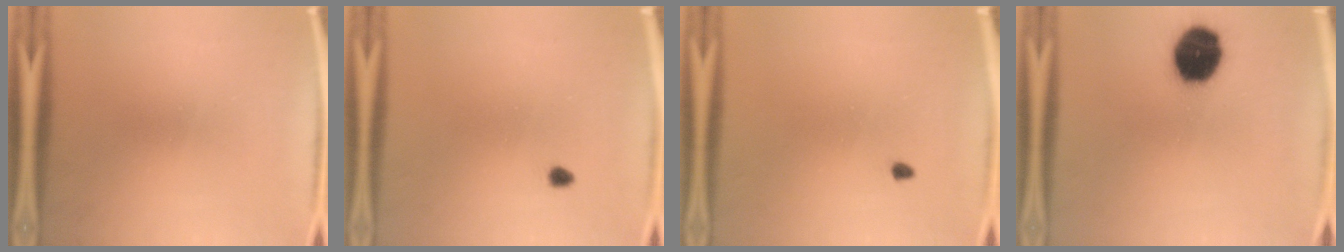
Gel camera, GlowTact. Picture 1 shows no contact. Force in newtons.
{"total": 1.0}
{"total": 0.7}
{"total": 14.7}